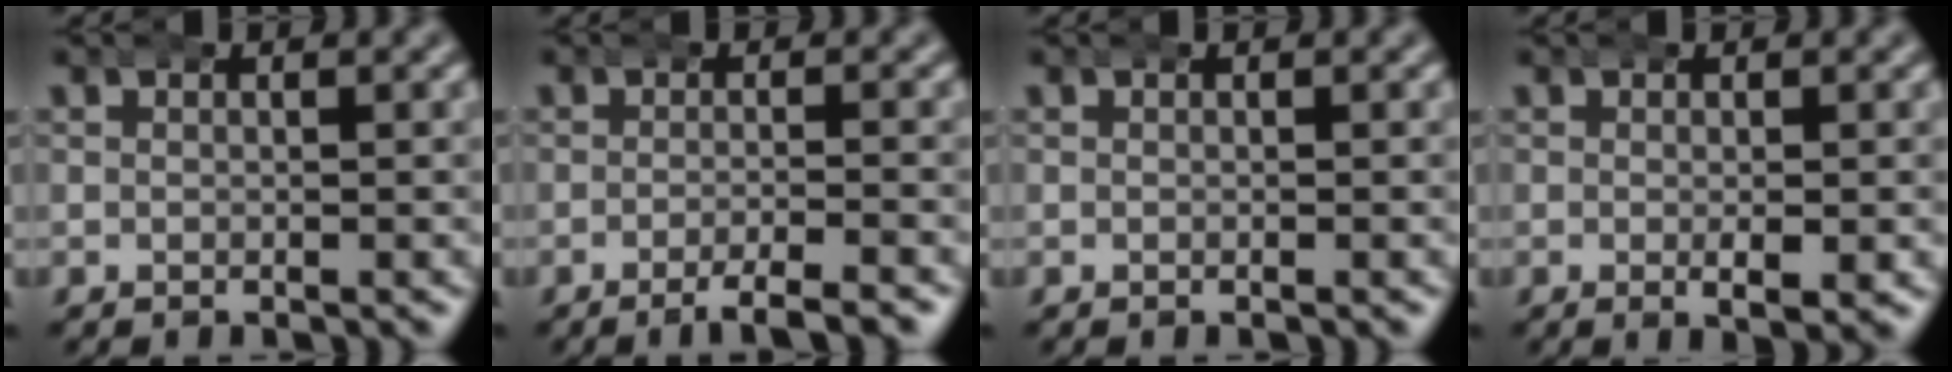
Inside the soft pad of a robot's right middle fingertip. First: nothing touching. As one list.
[{"total": 3.7, "force": [-2.9, 0.4, 2.3], "torque": [-0.030, -0.006, -0.050]}, {"total": 0.0}, {"total": 2.1, "force": [-0.3, 0.7, 2.0], "torque": [-0.030, 0.000, -0.007]}]